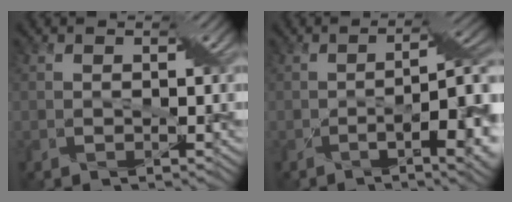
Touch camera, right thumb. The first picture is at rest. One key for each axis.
{"total": 11.6, "fx": -3.3, "fy": 3.4, "fz": 10.6, "tx": -0.141, "ty": -0.006, "tz": -0.043}